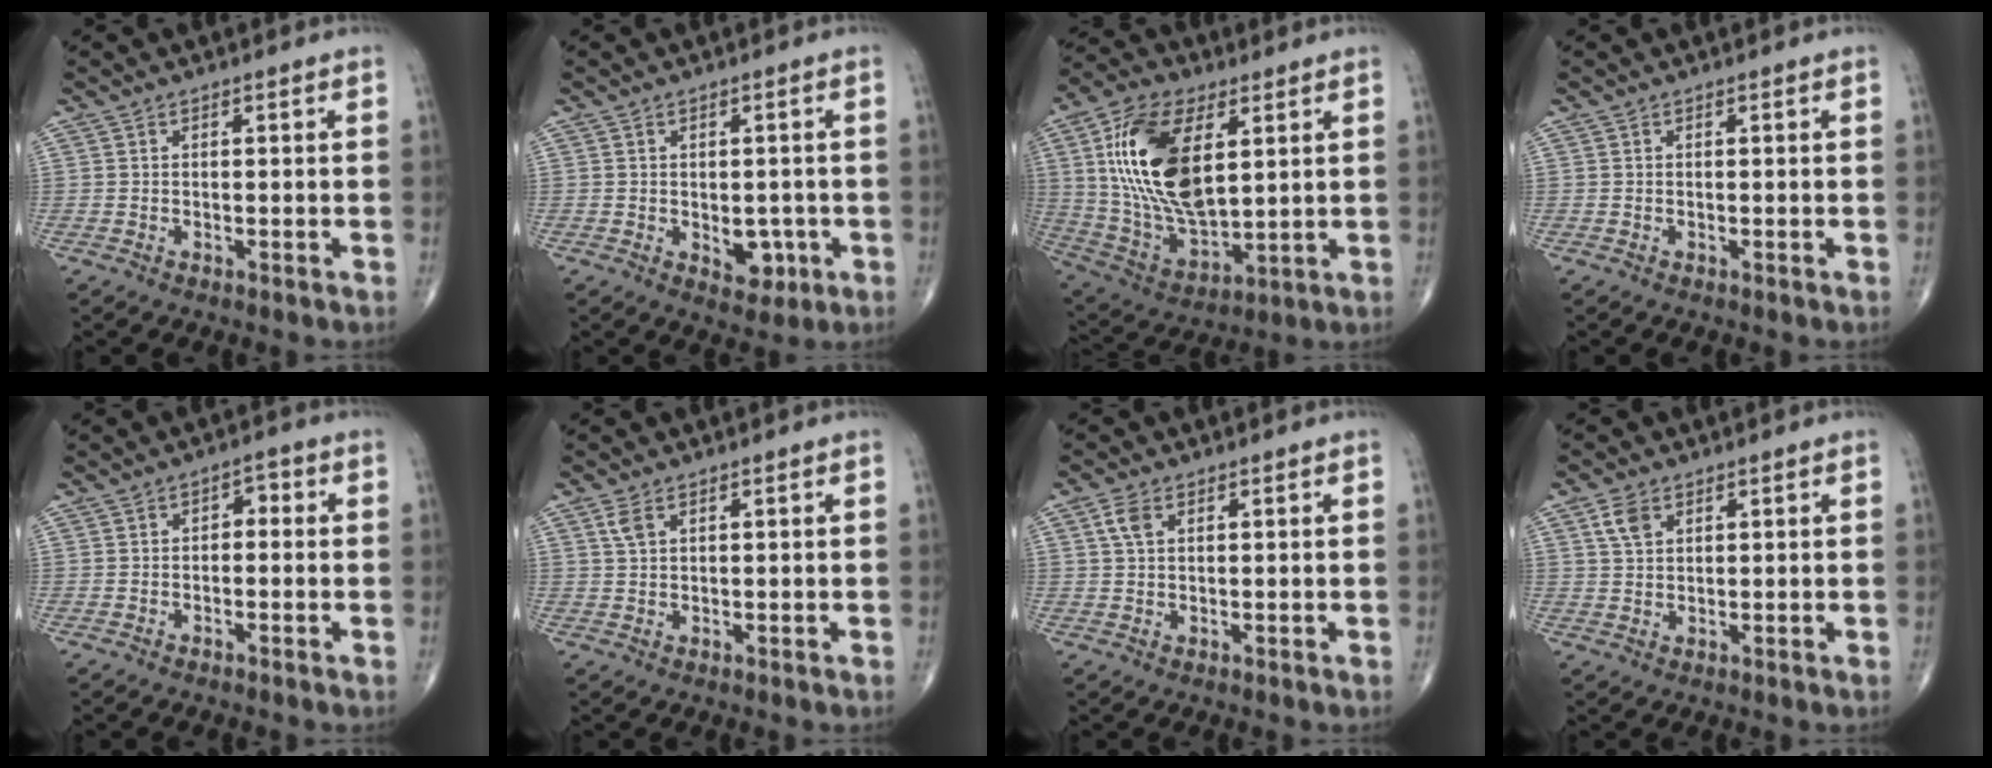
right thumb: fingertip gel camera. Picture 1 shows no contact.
{"total": 4.8, "force": [-1.1, 3.2, 3.5], "torque": [-0.017, -0.002, -0.007]}
{"total": 21.5, "force": [5.5, 11.0, 17.6], "torque": [-0.335, -0.018, 0.105]}
{"total": 0.0}
{"total": 2.5, "force": [-0.1, 1.6, 1.9], "torque": [-0.013, 0.012, -0.011]}
{"total": 2.3, "force": [1.2, 1.2, 1.6], "torque": [-0.036, 0.006, 0.029]}
{"total": 3.1, "force": [1.2, 1.7, 2.2], "torque": [-0.048, 0.007, 0.025]}
{"total": 3.8, "force": [1.9, 2.4, 2.3], "torque": [-0.040, -0.001, 0.039]}